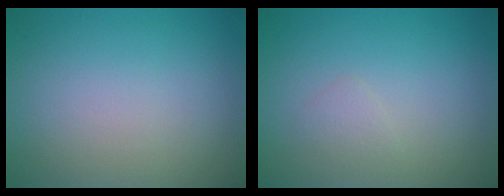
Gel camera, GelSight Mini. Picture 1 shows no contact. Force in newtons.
{"total": 0.9, "press": 0.9, "slide": 0.0}